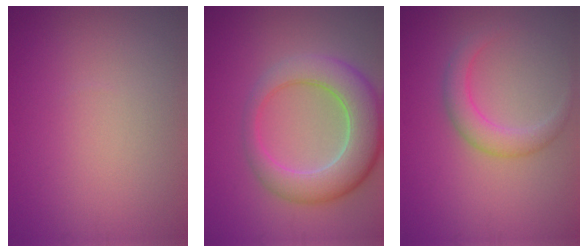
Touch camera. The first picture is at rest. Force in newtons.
{"total": 7.4, "press": 7.3, "slide": 0.5}
{"total": 2.8, "press": 2.8, "slide": 0.2}